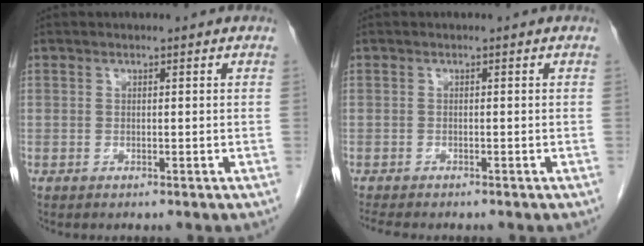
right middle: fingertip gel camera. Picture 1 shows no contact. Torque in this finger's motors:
{"motor_torque": [0.24, -0.08, 0.00, 0.00]}